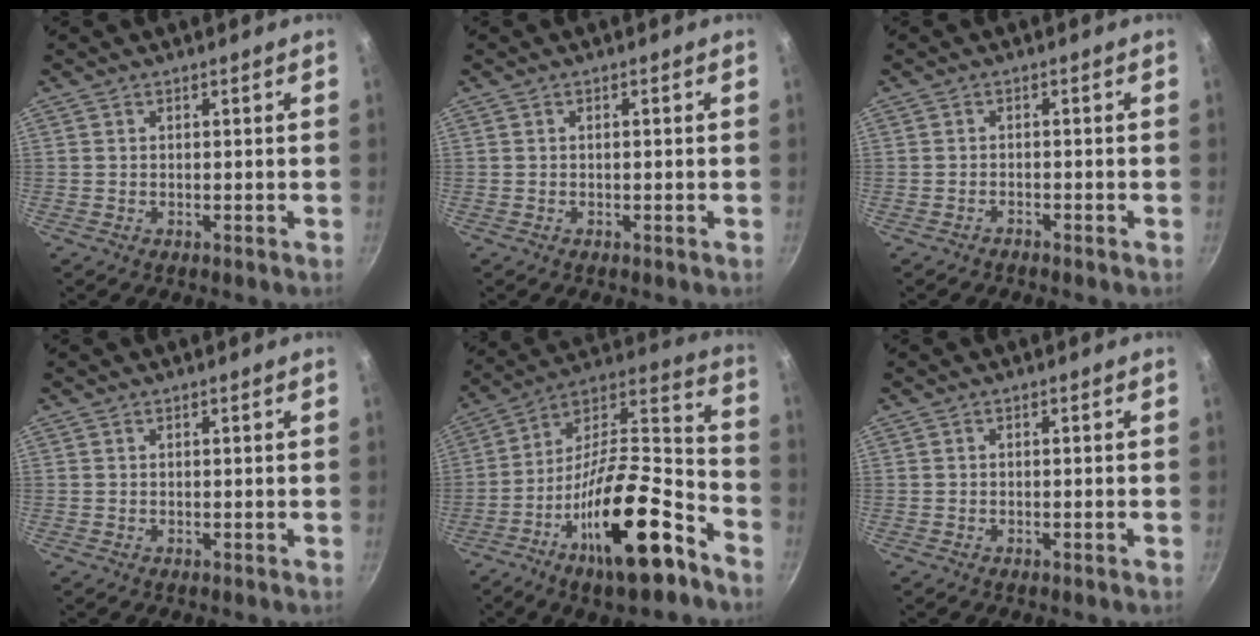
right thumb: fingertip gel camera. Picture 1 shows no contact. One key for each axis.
{"total": 0.6, "fx": -0.2, "fy": 0.0, "fz": 0.5, "tx": -0.012, "ty": 0.003, "tz": -0.003}
{"total": 1.0, "fx": -1.0, "fy": 0.0, "fz": 0.0, "tx": -0.007, "ty": 0.016, "tz": -0.015}
{"total": 0.0}
{"total": 25.7, "fx": -14.0, "fy": 8.7, "fz": 19.8, "tx": -0.272, "ty": 0.083, "tz": -0.237}
{"total": 0.6, "fx": -0.4, "fy": -0.1, "fz": 0.4, "tx": -0.014, "ty": 0.005, "tz": -0.005}